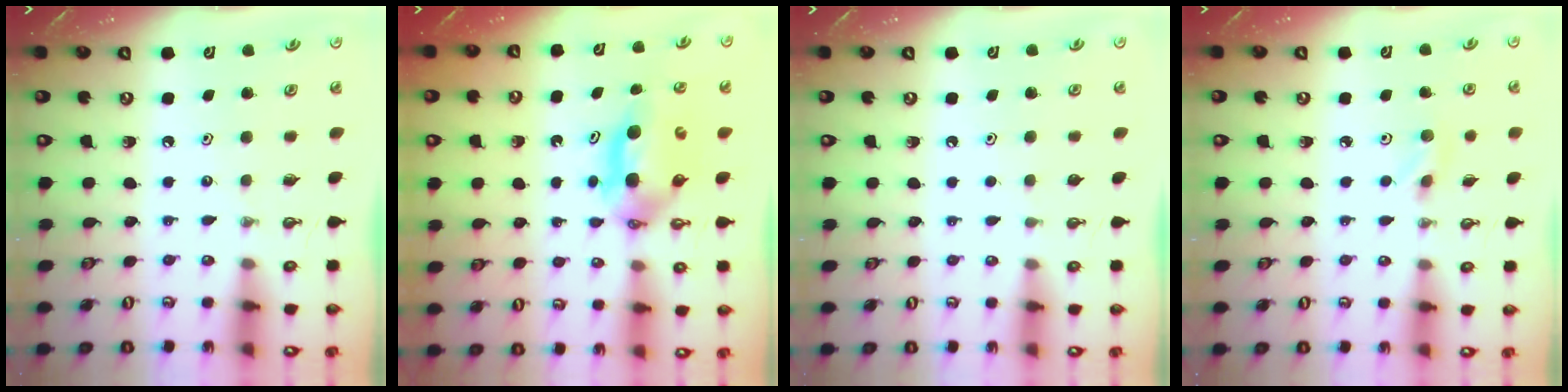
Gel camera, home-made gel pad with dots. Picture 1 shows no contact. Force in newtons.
{"total": 5.1, "press": 5.1, "slide": 0.7}
{"total": 0.0}
{"total": 3.9, "press": 3.7, "slide": 1.3}